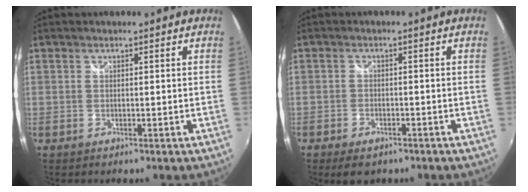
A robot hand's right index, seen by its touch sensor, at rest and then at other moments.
{"total": 5.2, "force": [-3.8, 2.7, 2.4], "torque": [-0.063, -0.009, -0.056]}